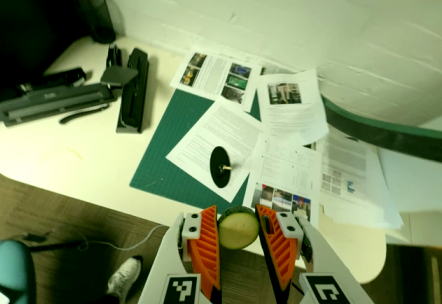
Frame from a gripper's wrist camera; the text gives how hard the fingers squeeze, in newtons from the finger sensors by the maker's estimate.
{"total": 9.5, "left": 10.2, "right": 8.9}